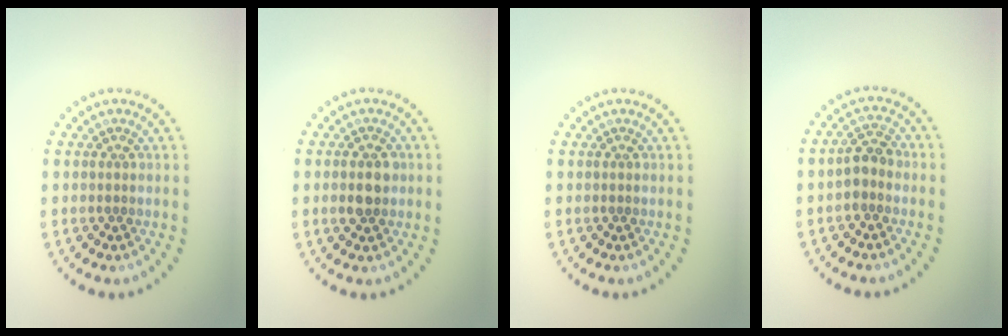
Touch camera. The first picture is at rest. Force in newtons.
{"total": 2.4, "press": 2.4, "slide": 0.1}
{"total": 0.0}
{"total": 2.3, "press": 2.1, "slide": 0.9}